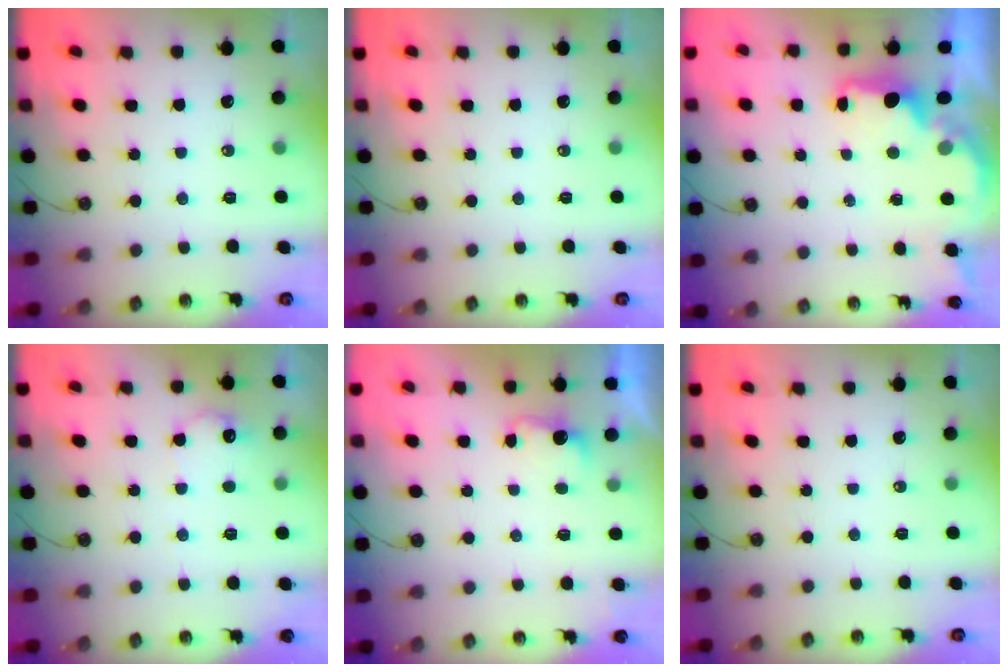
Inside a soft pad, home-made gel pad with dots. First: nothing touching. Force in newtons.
{"total": 0.0}
{"total": 2.0, "press": 1.8, "slide": 0.7}
{"total": 8.5, "press": 8.4, "slide": 0.3}
{"total": 2.8, "press": 2.6, "slide": 0.9}
{"total": 0.0}